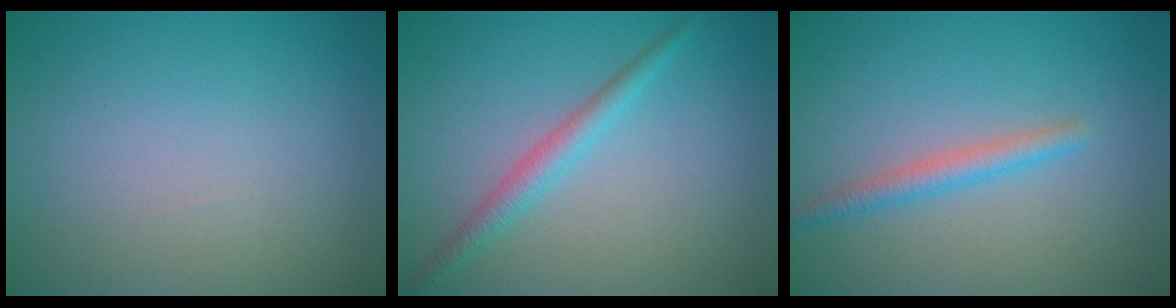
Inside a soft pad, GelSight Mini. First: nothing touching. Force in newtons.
{"total": 2.2, "press": 2.2, "slide": 0.1}
{"total": 2.1, "press": 2.1, "slide": 0.1}